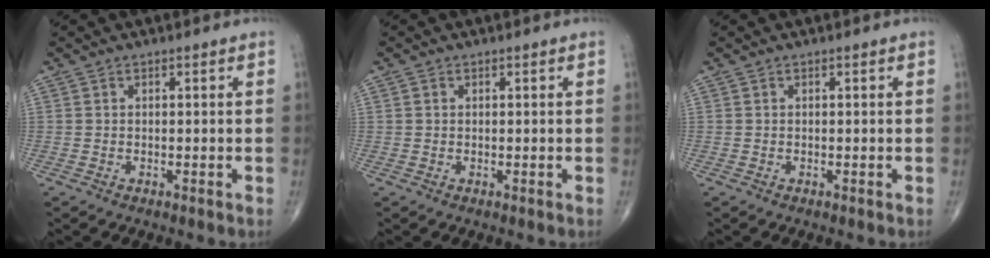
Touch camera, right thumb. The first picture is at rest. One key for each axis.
{"total": 0.6, "fx": 0.2, "fy": 0.5, "fz": 0.2, "tx": 0.000, "ty": 0.000, "tz": 0.003}
{"total": 0.0}